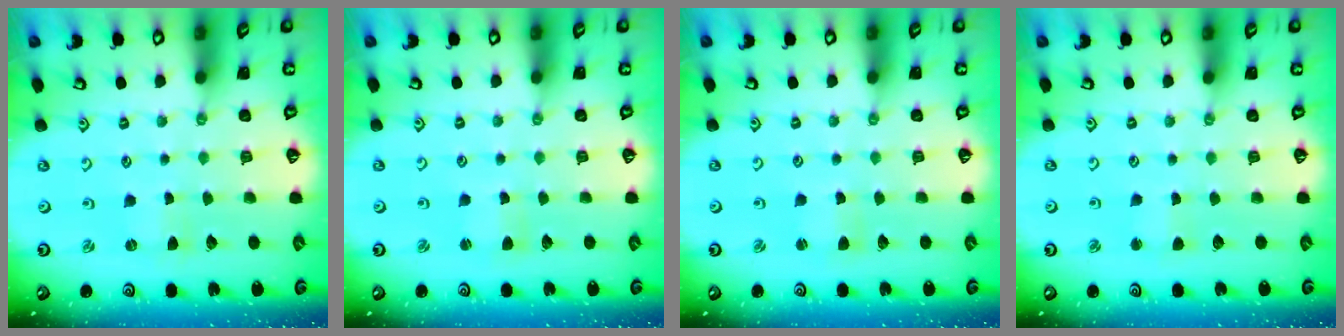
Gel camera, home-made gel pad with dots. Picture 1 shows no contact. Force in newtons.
{"total": 2.2, "press": 2.2, "slide": 0.3}
{"total": 2.2, "press": 2.2, "slide": 0.3}
{"total": 2.2, "press": 2.2, "slide": 0.3}